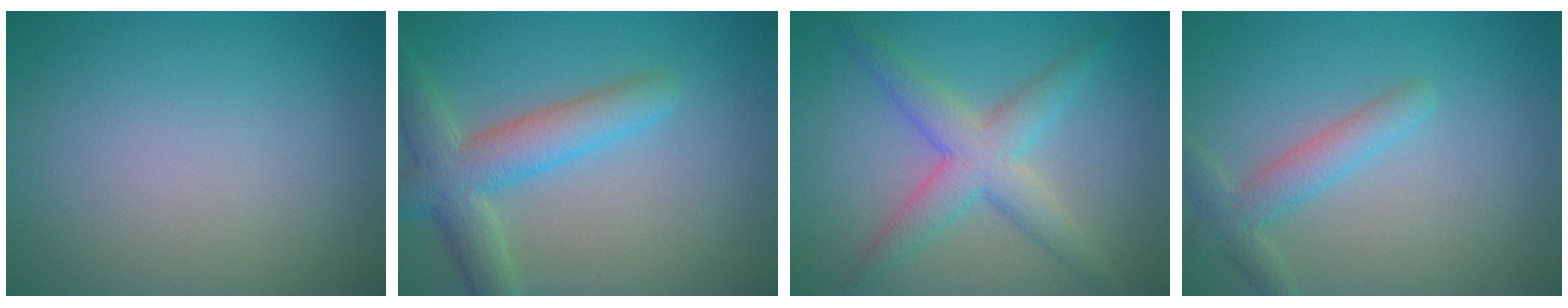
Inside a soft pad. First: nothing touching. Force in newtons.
{"total": 5.4, "press": 5.4, "slide": 0.1}
{"total": 4.6, "press": 4.6, "slide": 0.1}
{"total": 2.8, "press": 2.8, "slide": 0.2}